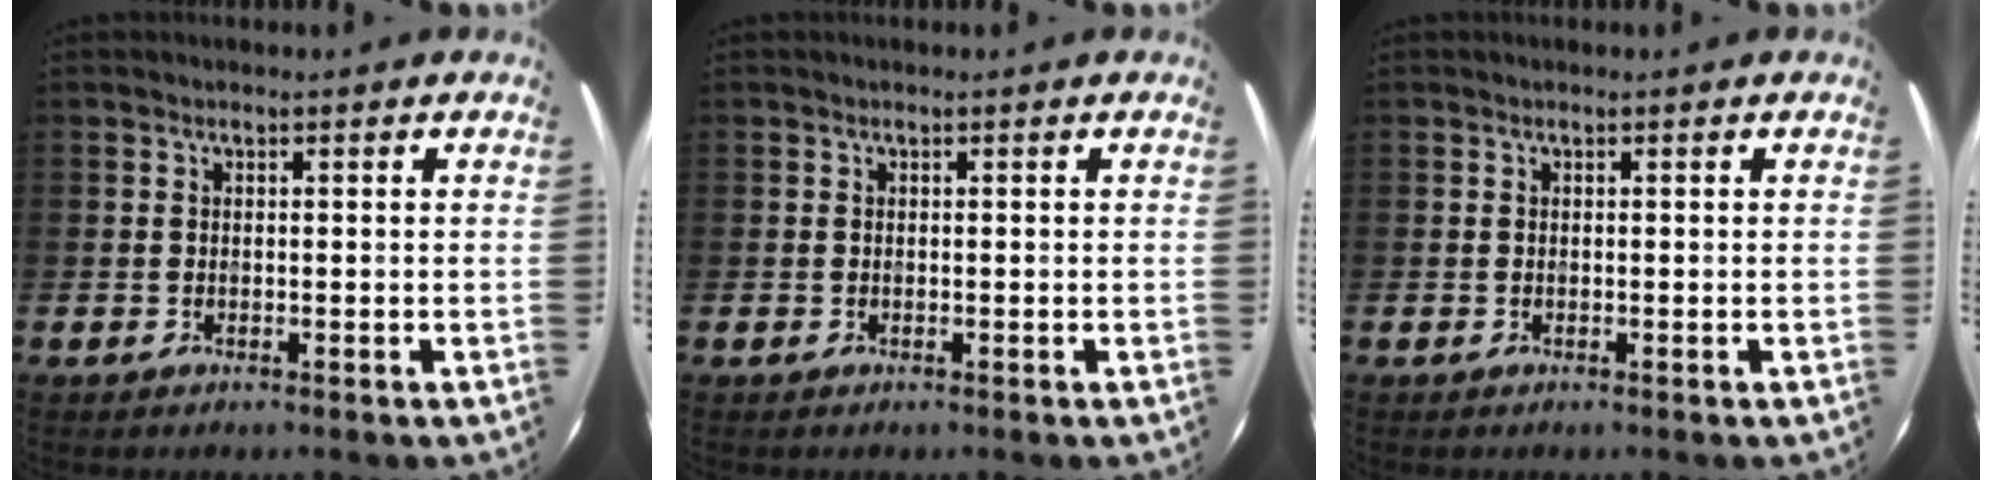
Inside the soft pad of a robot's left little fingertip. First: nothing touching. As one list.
[{"total": 0.0}, {"total": 0.0}]